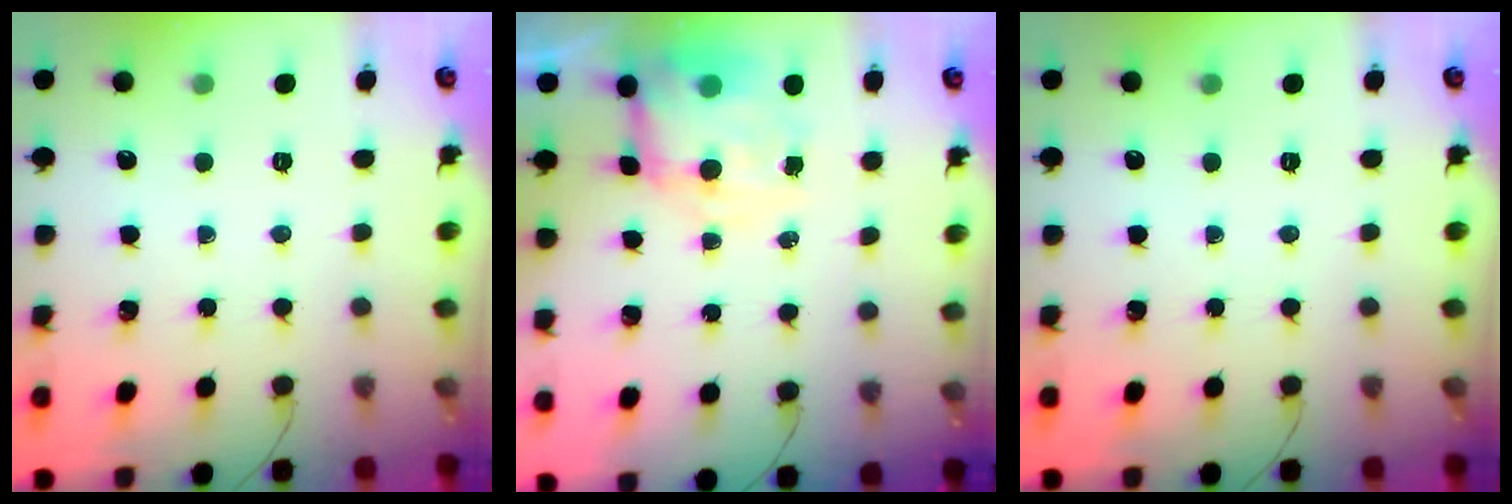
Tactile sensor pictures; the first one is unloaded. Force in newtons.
{"total": 7.5, "press": 7.3, "slide": 1.8}
{"total": 0.0}